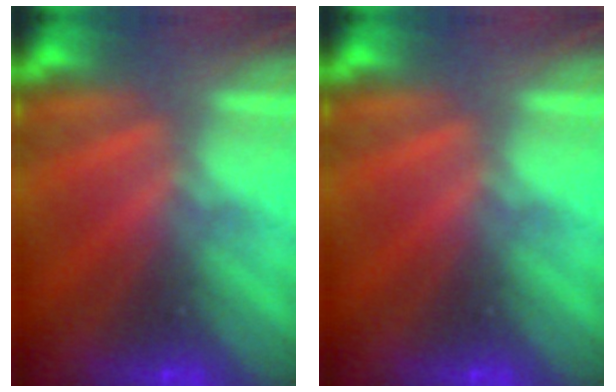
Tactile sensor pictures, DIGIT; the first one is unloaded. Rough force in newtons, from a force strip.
{"total": 0.0}